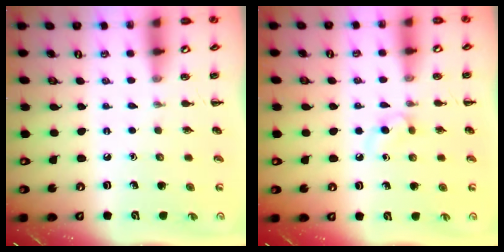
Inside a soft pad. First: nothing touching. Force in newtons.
{"total": 2.4, "press": 2.1, "slide": 1.1}